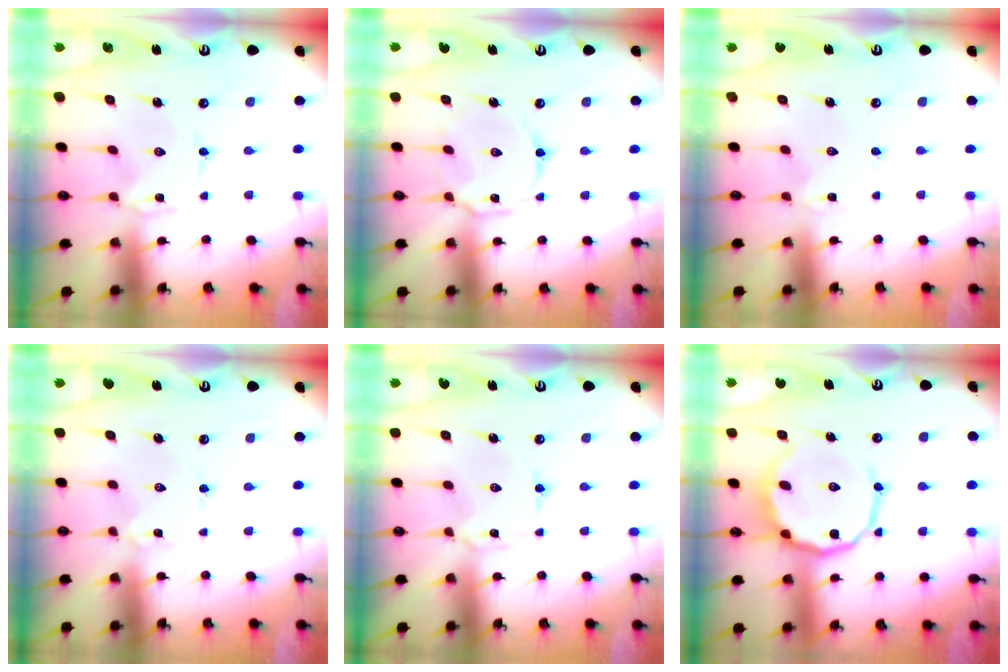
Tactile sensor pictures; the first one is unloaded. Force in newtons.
{"total": 5.8, "press": 5.8, "slide": 0.5}
{"total": 0.0}
{"total": 1.1, "press": 1.1, "slide": 0.1}
{"total": 1.2, "press": 1.2, "slide": 0.2}
{"total": 10.9, "press": 10.7, "slide": 2.3}